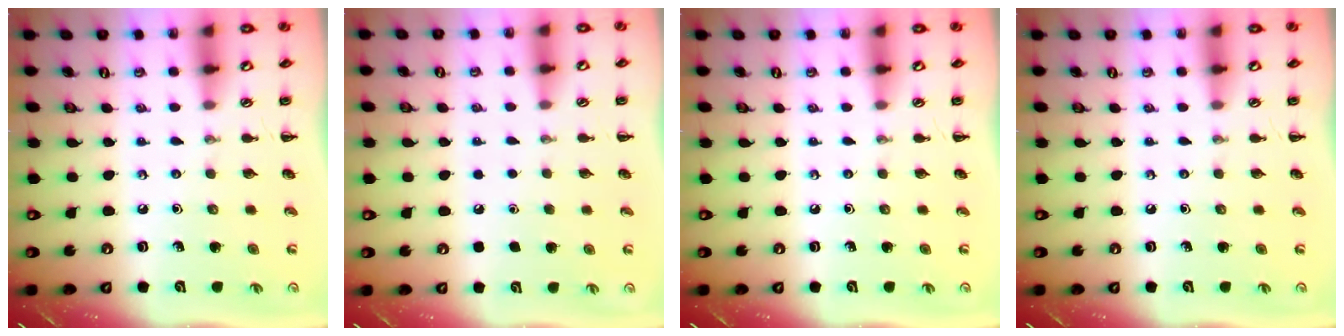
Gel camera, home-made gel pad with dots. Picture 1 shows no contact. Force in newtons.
{"total": 1.8, "press": 1.8, "slide": 0.1}
{"total": 0.0}
{"total": 0.0}